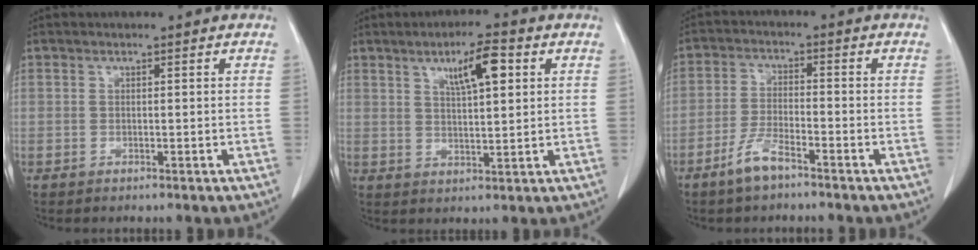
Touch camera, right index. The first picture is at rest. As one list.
[{"total": 6.9, "force": [3.0, 1.3, 6.1], "torque": [-0.105, 0.005, 0.051]}, {"total": 5.1, "force": [-3.7, 1.1, 3.3], "torque": [-0.078, -0.003, -0.071]}]